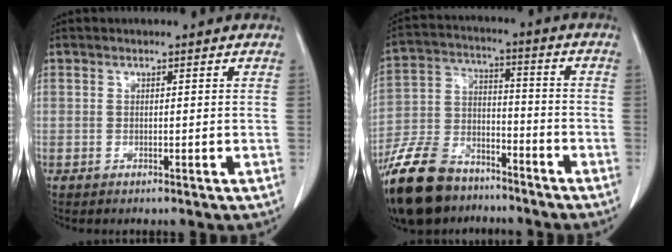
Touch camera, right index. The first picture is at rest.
{"total": 16.3, "force": [-12.5, 7.6, 7.1], "torque": [-0.162, 0.003, -0.223]}